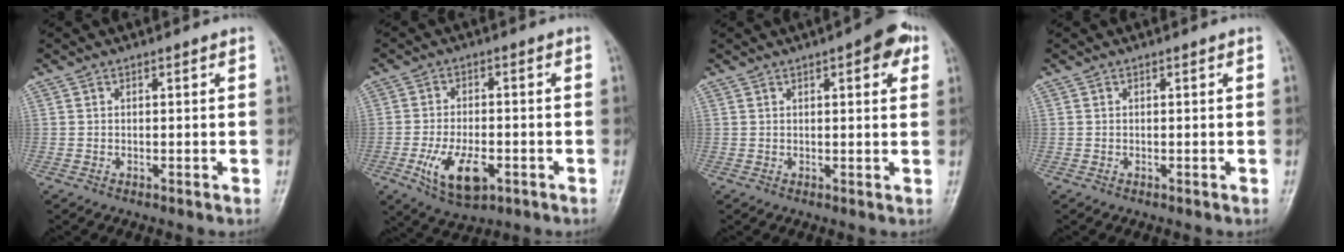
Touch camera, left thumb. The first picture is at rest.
{"total": 9.6, "force": [-3.5, 4.9, 7.5], "torque": [-0.132, 0.004, -0.052]}
{"total": 5.9, "force": [2.7, 2.0, 4.9], "torque": [-0.047, -0.002, 0.025]}
{"total": 0.0}